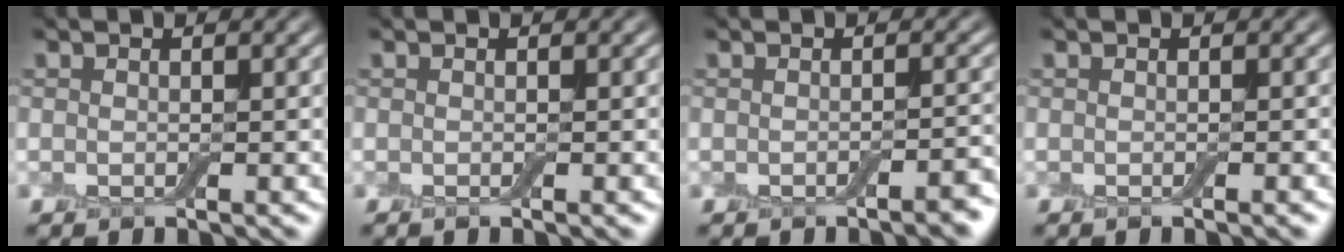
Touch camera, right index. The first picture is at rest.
{"total": 0.6, "force": [-0.3, 0.1, 0.5], "torque": [-0.005, -0.002, -0.006]}
{"total": 1.8, "force": [-1.0, 0.4, 1.4], "torque": [-0.014, 0.003, -0.017]}
{"total": 1.0, "force": [-0.4, 0.2, 0.9], "torque": [-0.008, -0.001, -0.008]}